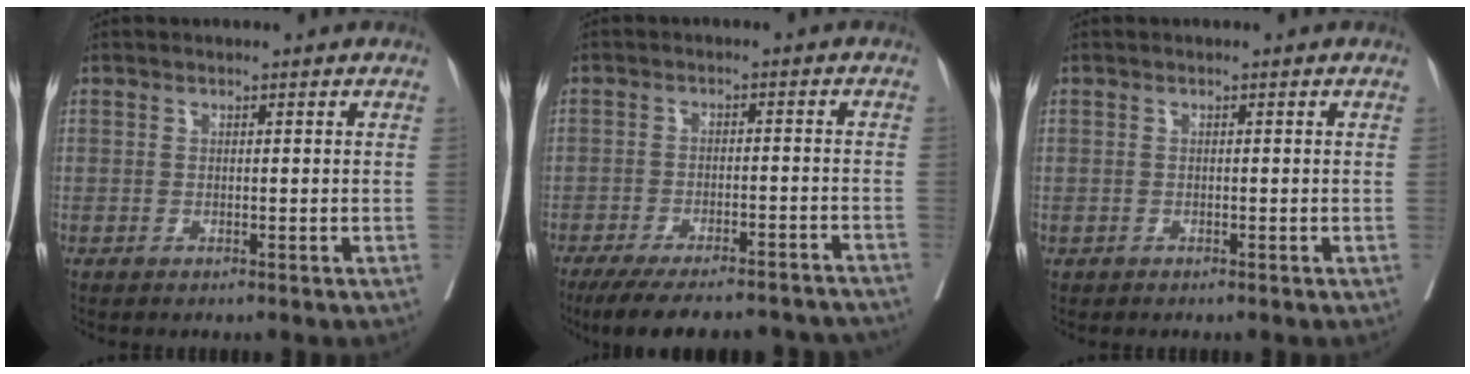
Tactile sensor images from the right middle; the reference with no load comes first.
{"total": 20.1, "force": [-18.0, 3.7, 8.2], "torque": [-0.121, -0.020, -0.234]}
{"total": 0.0}